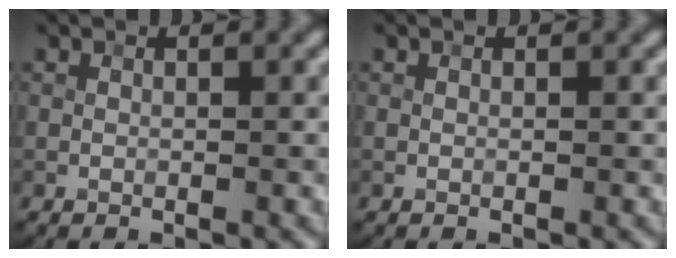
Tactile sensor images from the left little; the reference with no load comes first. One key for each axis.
{"total": 0.0}